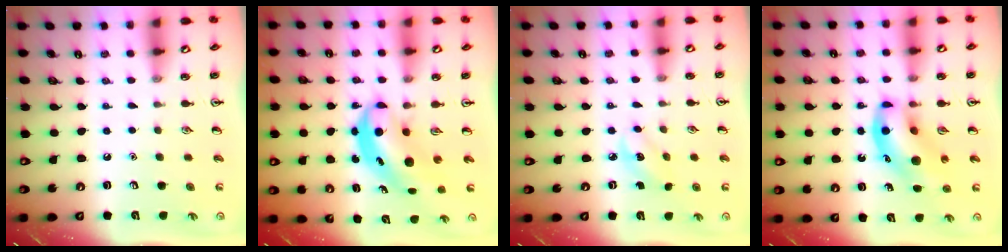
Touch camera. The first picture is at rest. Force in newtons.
{"total": 5.3, "press": 5.2, "slide": 1.3}
{"total": 2.8, "press": 2.7, "slide": 0.9}
{"total": 11.5, "press": 11.1, "slide": 3.1}